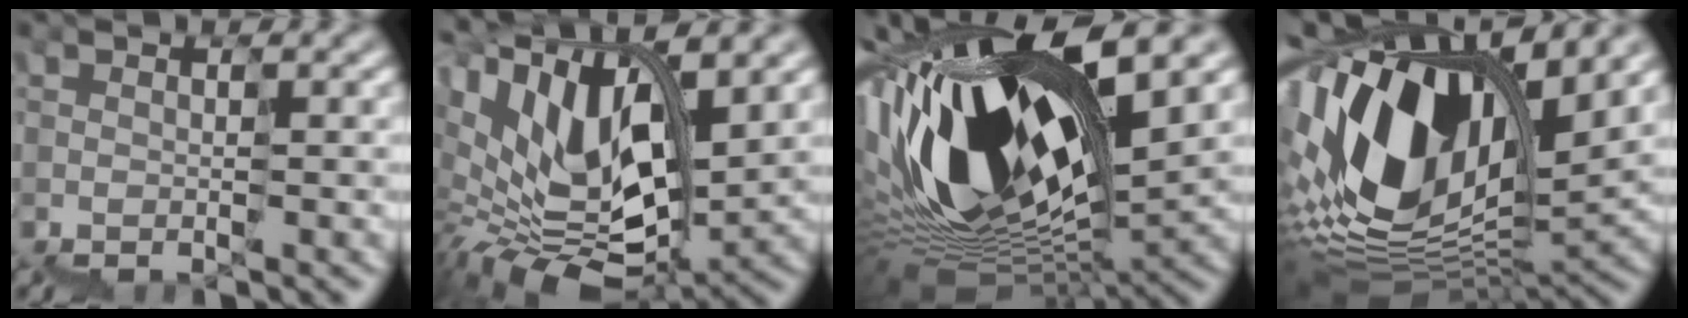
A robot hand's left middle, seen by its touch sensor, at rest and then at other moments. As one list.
[{"total": 12.8, "force": [3.1, 6.4, 10.7], "torque": [-0.220, 0.014, 0.074]}, {"total": 16.6, "force": [2.6, 6.4, 15.1], "torque": [-0.311, 0.008, 0.047]}, {"total": 14.1, "force": [5.1, 7.4, 10.9], "torque": [-0.238, 0.028, 0.084]}]